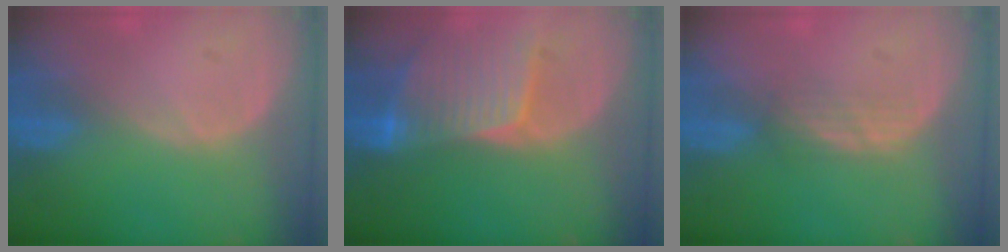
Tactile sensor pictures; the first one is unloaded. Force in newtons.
{"total": 9.0, "press": 8.0, "slide": 4.1}
{"total": 2.4, "press": 2.4, "slide": 0.5}